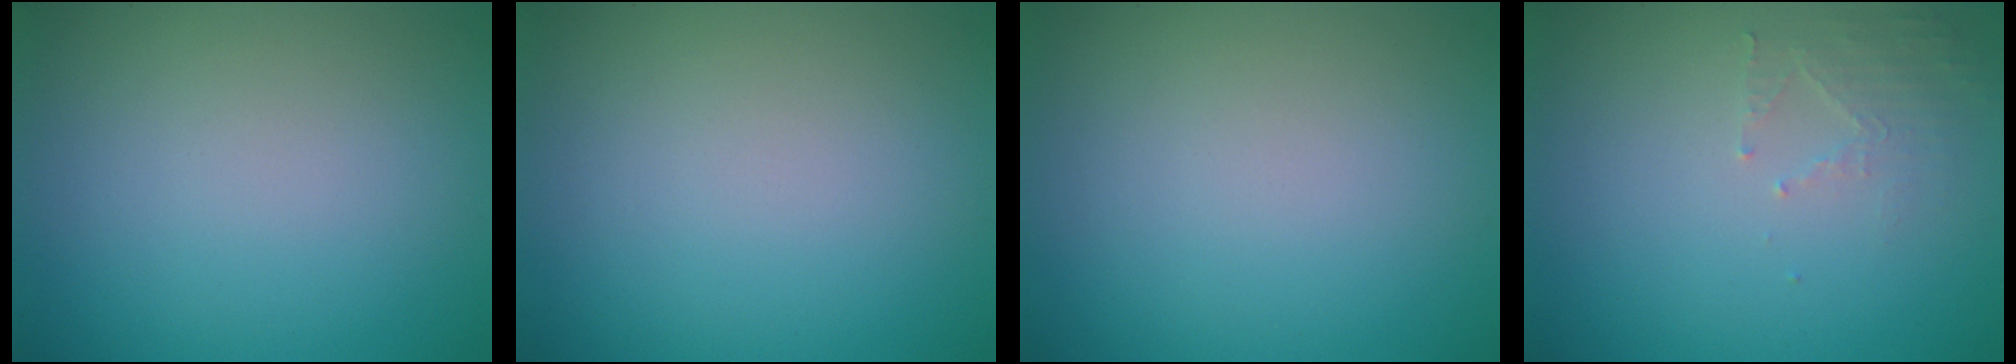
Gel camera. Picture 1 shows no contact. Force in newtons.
{"total": 0.0}
{"total": 0.0}
{"total": 1.7, "press": 1.7, "slide": 0.3}